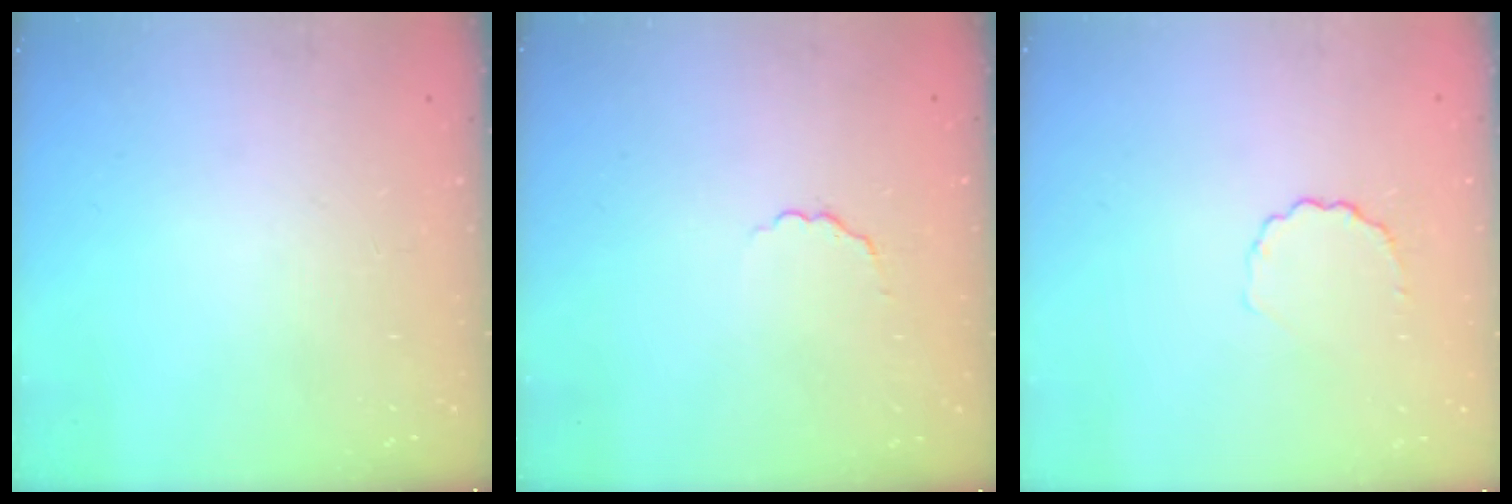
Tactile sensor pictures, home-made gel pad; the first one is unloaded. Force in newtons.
{"total": 1.8, "press": 1.5, "slide": 1.0}
{"total": 3.7, "press": 3.5, "slide": 1.3}